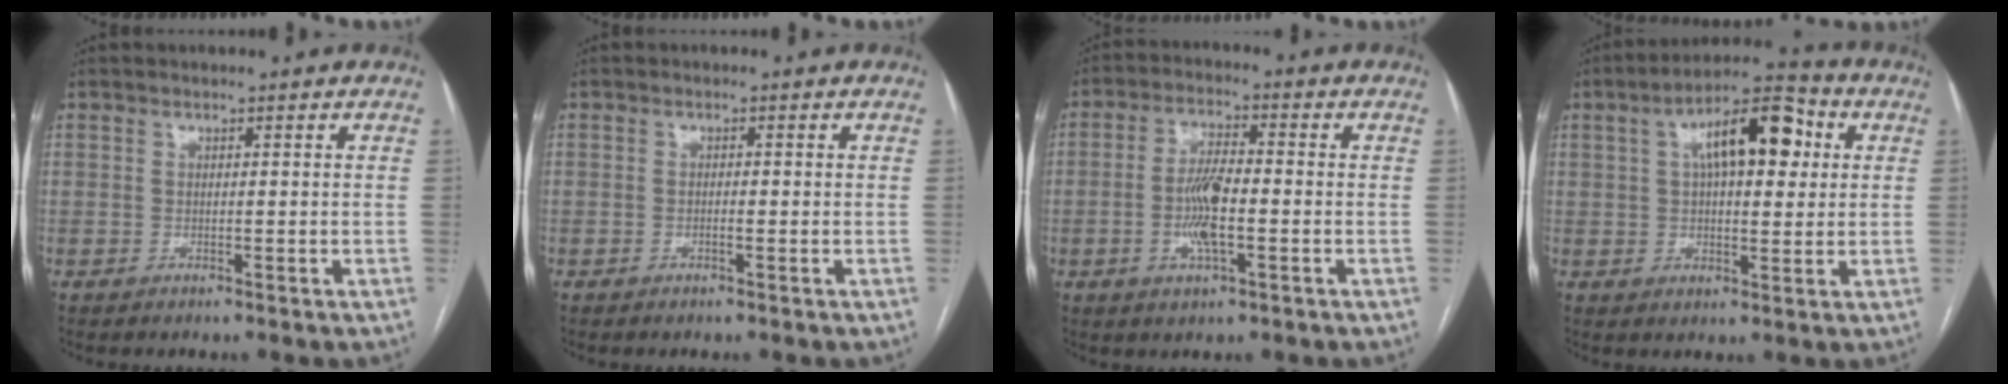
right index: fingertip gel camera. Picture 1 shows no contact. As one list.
[{"total": 0.9, "force": [-0.3, 0.2, 0.9], "torque": [-0.017, 0.001, -0.005]}, {"total": 8.2, "force": [-2.1, 1.6, 7.8], "torque": [-0.157, 0.001, -0.043]}, {"total": 12.1, "force": [3.4, 4.4, 10.7], "torque": [-0.170, 0.037, 0.049]}]